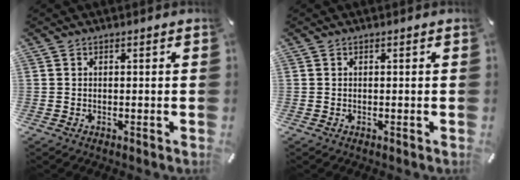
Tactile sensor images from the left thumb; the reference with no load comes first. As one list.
[{"total": 0.0}]